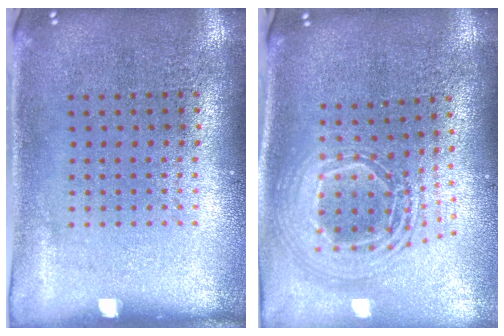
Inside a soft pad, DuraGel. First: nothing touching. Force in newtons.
{"total": 2.4, "press": 1.8, "slide": 1.6}